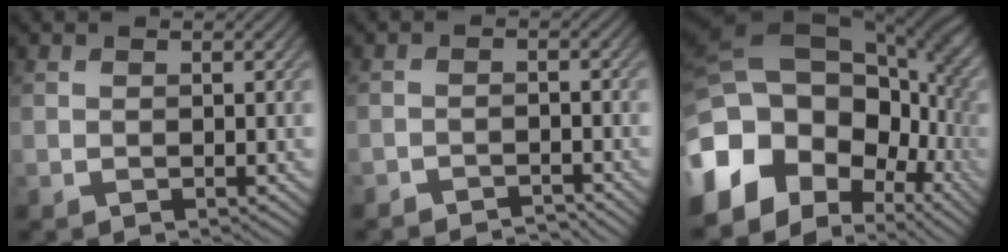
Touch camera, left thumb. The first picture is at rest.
{"total": 2.8, "force": [-2.7, 0.3, 0.6], "torque": [-0.008, 0.002, -0.047]}
{"total": 19.3, "force": [-5.1, 14.0, 12.2], "torque": [-0.259, 0.012, -0.077]}